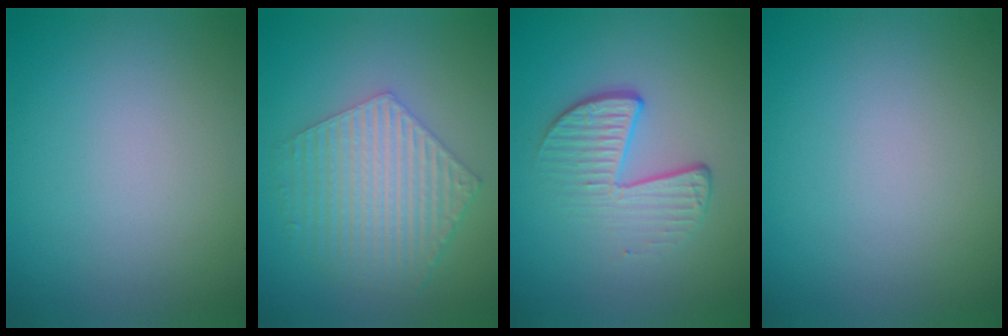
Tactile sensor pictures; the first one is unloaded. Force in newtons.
{"total": 5.7, "press": 4.2, "slide": 3.8}
{"total": 4.1, "press": 2.7, "slide": 3.1}
{"total": 0.0}